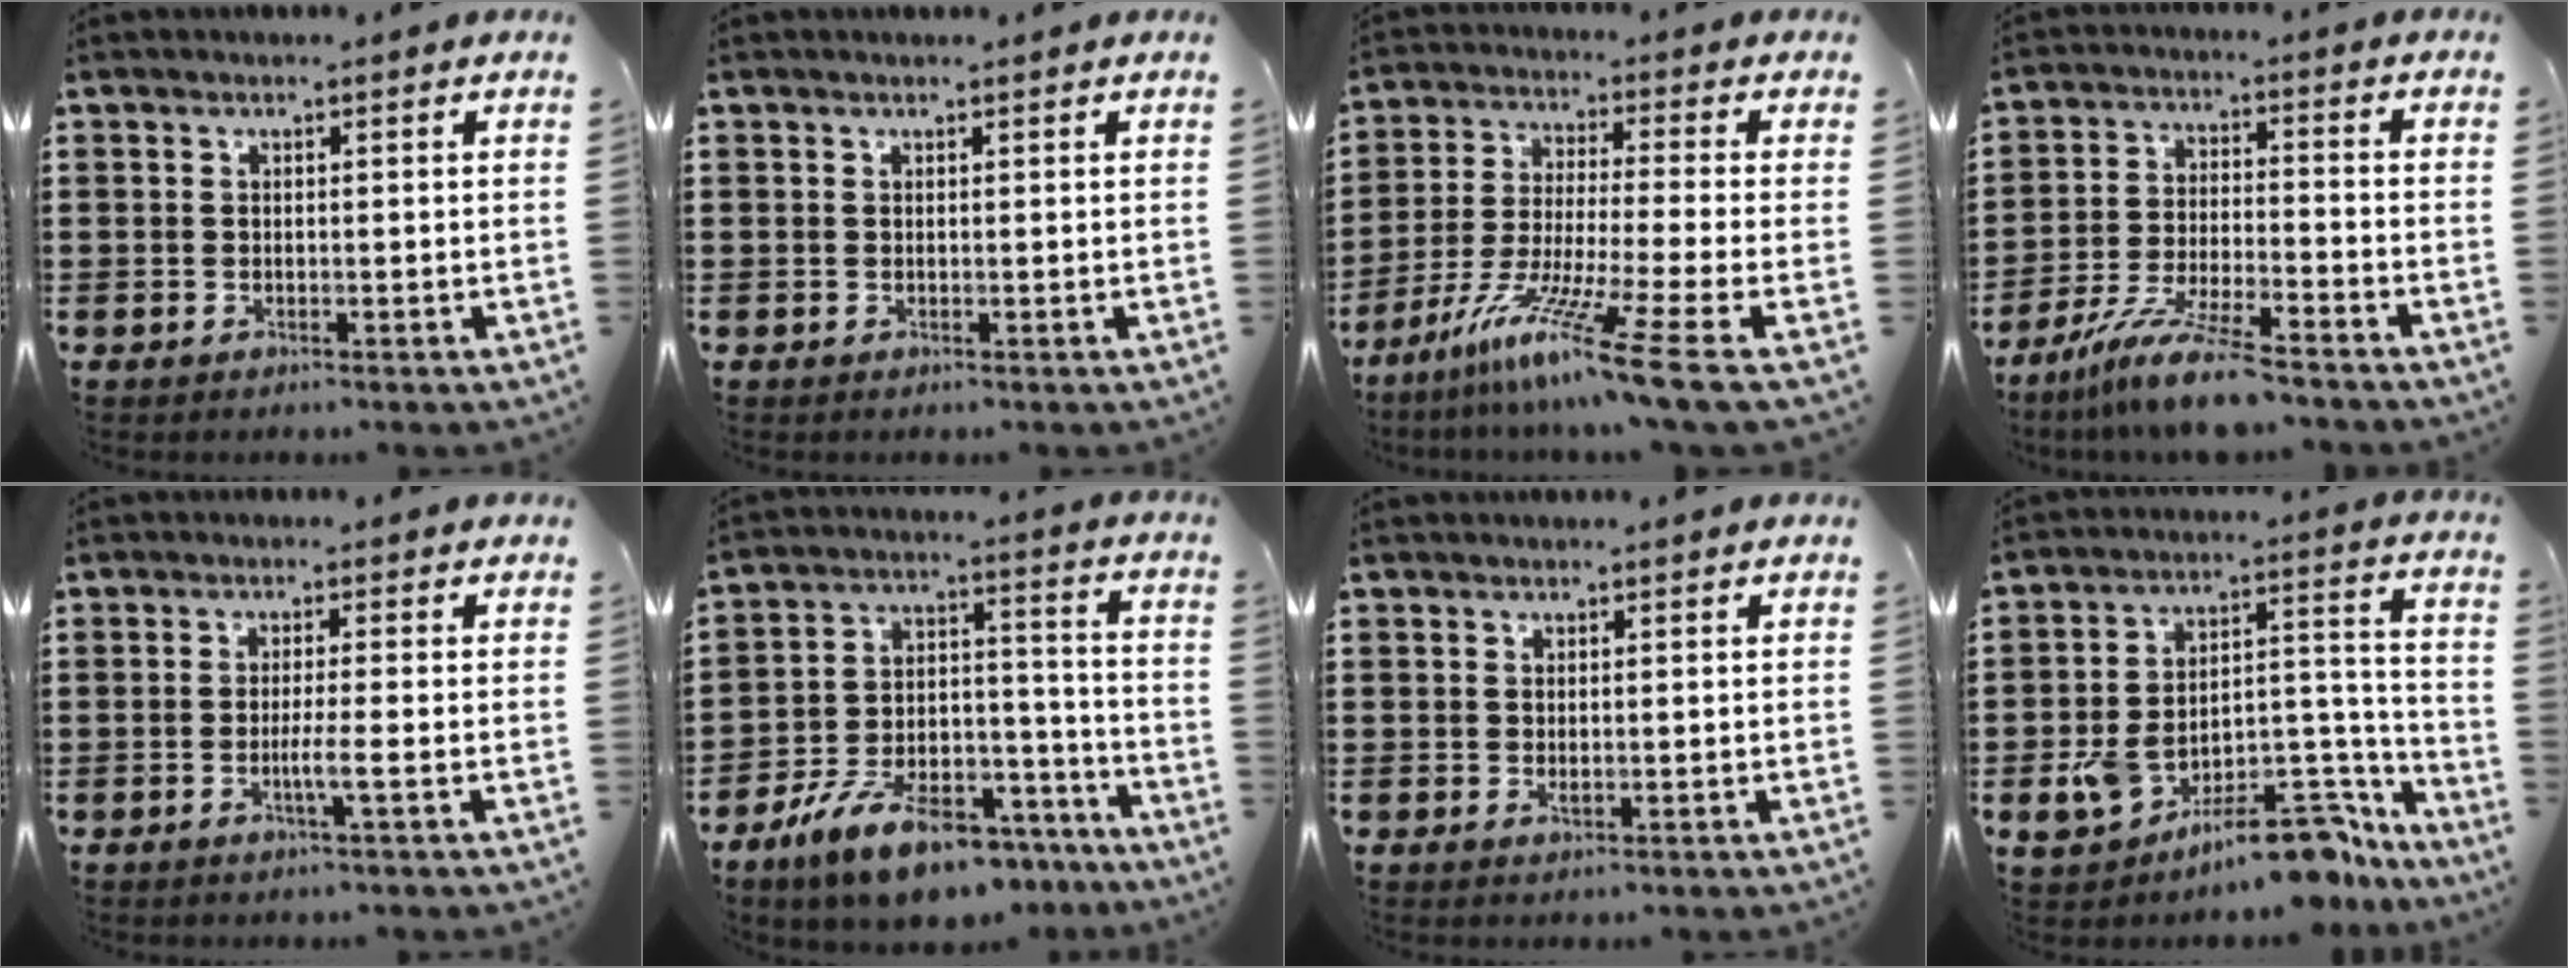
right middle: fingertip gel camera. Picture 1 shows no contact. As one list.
[{"total": 0.0}, {"total": 12.6, "force": [-8.7, -1.1, 9.0], "torque": [-0.176, -0.005, -0.166]}, {"total": 9.8, "force": [-8.3, 0.2, 5.3], "torque": [-0.106, 0.001, -0.161]}, {"total": 3.2, "force": [-1.2, -0.2, 3.0], "torque": [-0.053, -0.007, -0.023]}, {"total": 12.5, "force": [-10.1, 3.6, 6.5], "torque": [-0.119, 0.043, -0.188]}, {"total": 0.6, "force": [-0.1, 0.2, 0.5], "torque": [-0.012, -0.003, 0.000]}, {"total": 13.1, "force": [-9.9, 4.5, 7.4], "torque": [-0.114, 0.052, -0.175]}]